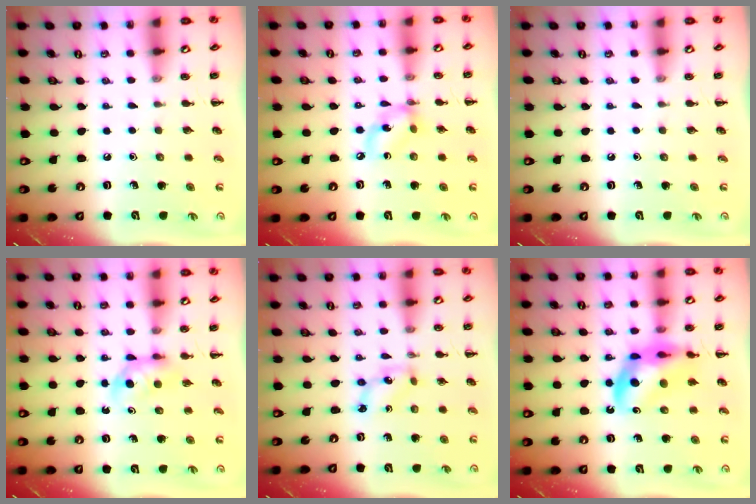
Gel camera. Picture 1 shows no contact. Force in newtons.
{"total": 7.1, "press": 6.9, "slide": 1.6}
{"total": 0.0}
{"total": 3.8, "press": 3.5, "slide": 1.4}
{"total": 2.8, "press": 2.7, "slide": 0.7}
{"total": 12.0, "press": 11.6, "slide": 3.0}